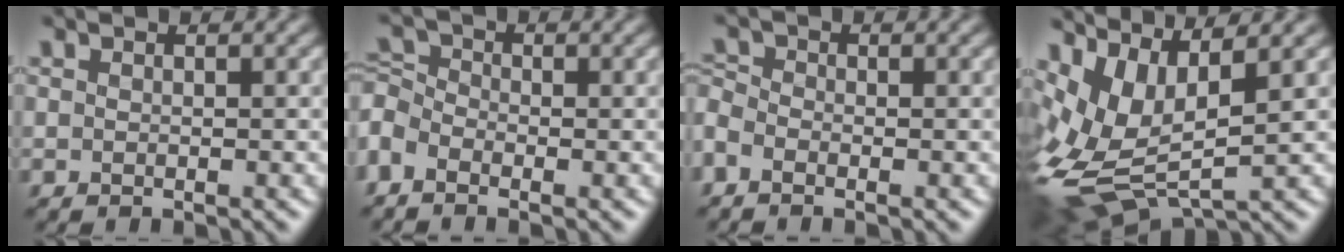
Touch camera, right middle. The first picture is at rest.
{"total": 2.3, "force": [-1.6, 1.4, 1.0], "torque": [-0.035, 0.010, -0.042]}
{"total": 1.4, "force": [-1.2, 0.5, 0.5], "torque": [-0.028, 0.001, -0.024]}
{"total": 8.3, "force": [0.7, 4.1, 7.2], "torque": [-0.184, -0.007, 0.032]}